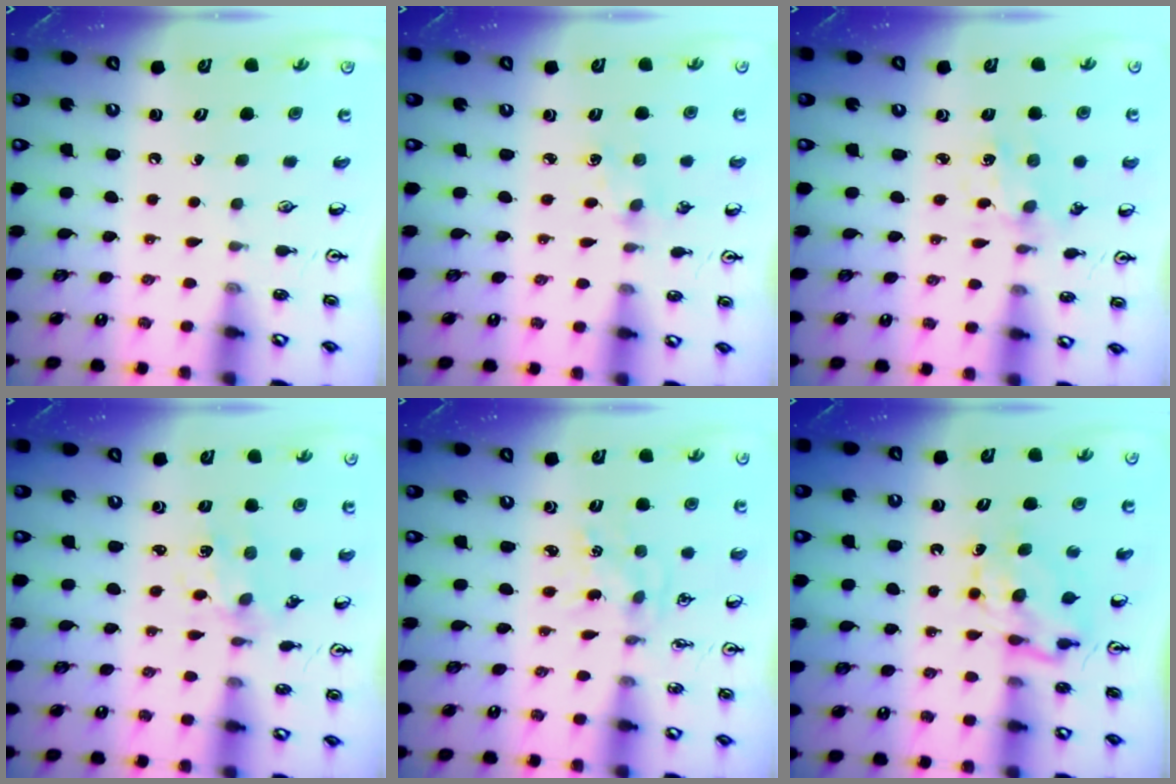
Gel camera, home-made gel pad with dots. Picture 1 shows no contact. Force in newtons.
{"total": 2.3, "press": 2.3, "slide": 0.4}
{"total": 1.4, "press": 1.4, "slide": 0.3}
{"total": 2.4, "press": 2.4, "slide": 0.4}
{"total": 0.6, "press": 0.6, "slide": 0.1}
{"total": 7.2, "press": 7.1, "slide": 0.8}